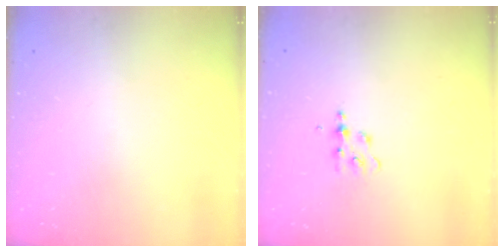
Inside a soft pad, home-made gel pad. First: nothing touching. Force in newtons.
{"total": 4.2, "press": 4.2, "slide": 0.5}